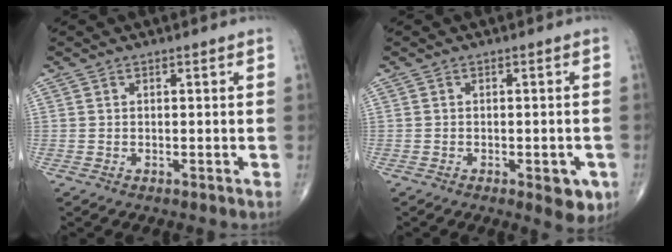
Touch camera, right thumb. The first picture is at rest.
{"total": 5.1, "force": [-2.1, 2.1, 4.1], "torque": [-0.033, 0.000, -0.021]}